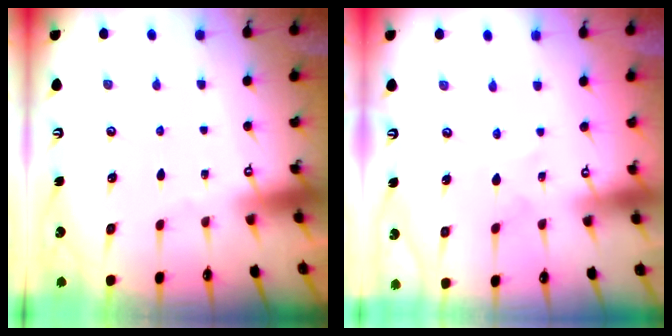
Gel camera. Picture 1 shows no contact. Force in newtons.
{"total": 5.4, "press": 5.3, "slide": 0.6}